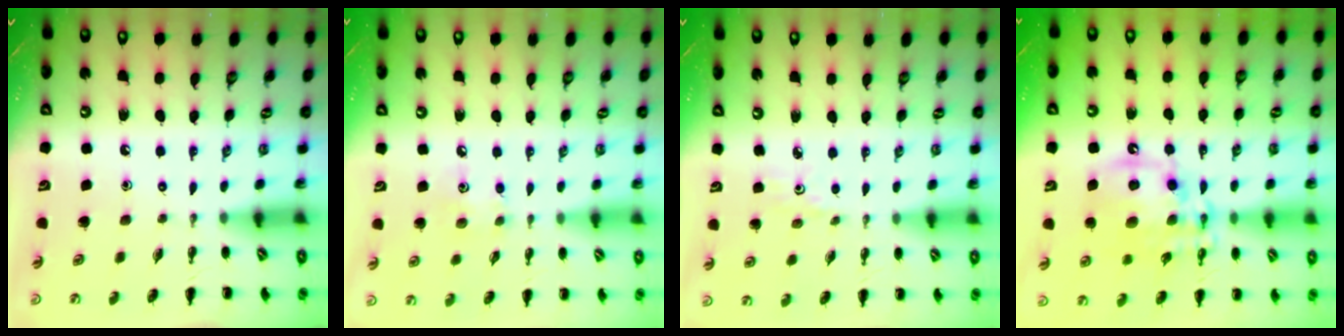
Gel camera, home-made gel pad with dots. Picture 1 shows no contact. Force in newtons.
{"total": 5.5, "press": 5.3, "slide": 1.3}
{"total": 1.7, "press": 1.7, "slide": 0.4}
{"total": 14.3, "press": 13.9, "slide": 3.0}